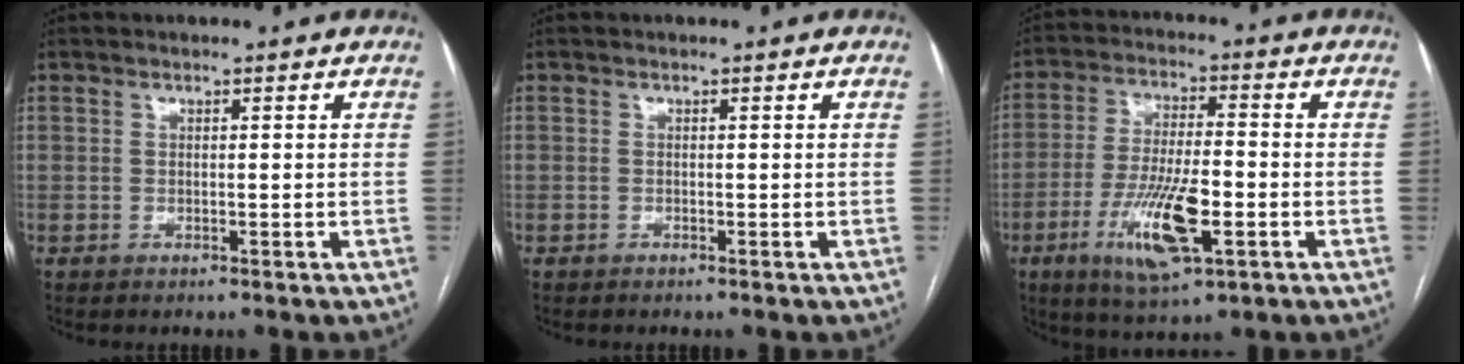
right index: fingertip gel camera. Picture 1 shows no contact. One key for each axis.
{"total": 0.0}
{"total": 12.1, "fx": -4.4, "fy": 2.6, "fz": 11.0, "tx": -0.219, "ty": -0.014, "tz": -0.075}